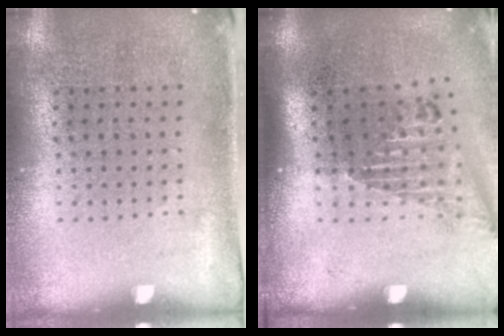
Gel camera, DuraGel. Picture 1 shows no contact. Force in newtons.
{"total": 1.6, "press": 1.2, "slide": 1.1}